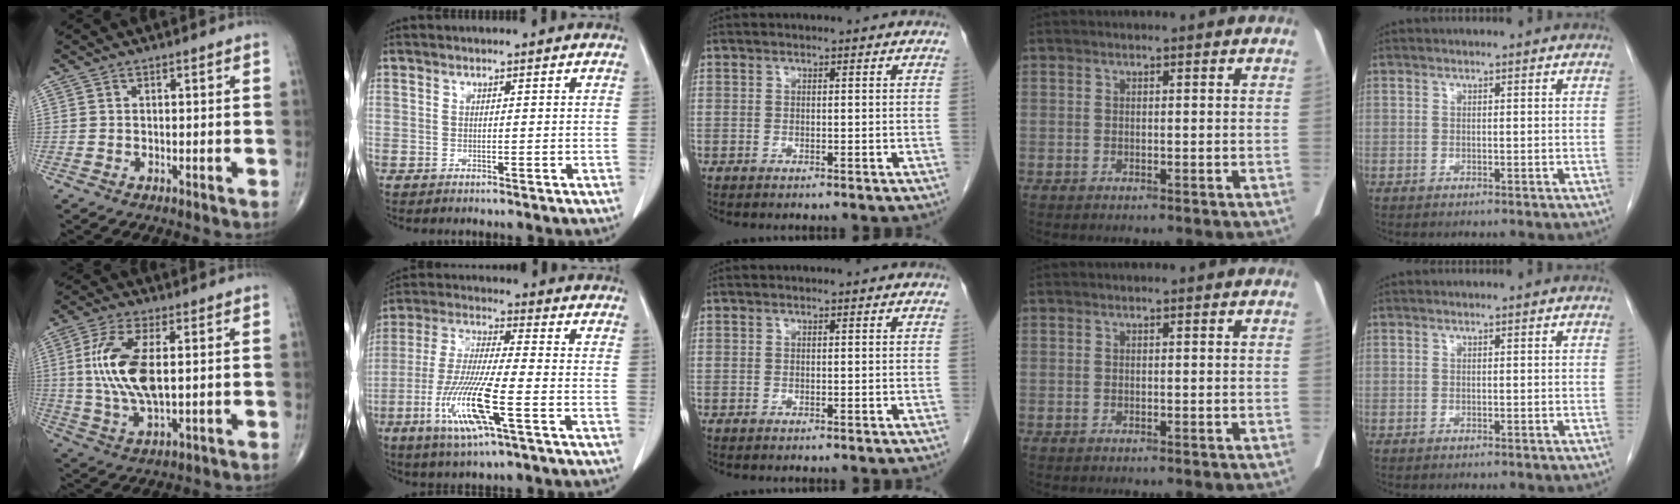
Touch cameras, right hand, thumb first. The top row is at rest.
{"thumb": {"total": 12.8, "force": [1.7, 5.4, 11.5], "torque": [-0.246, -0.008, 0.037]}, "index": {"total": 13.0, "force": [-4.8, 0.8, 12.1], "torque": [-0.250, -0.021, -0.088]}}